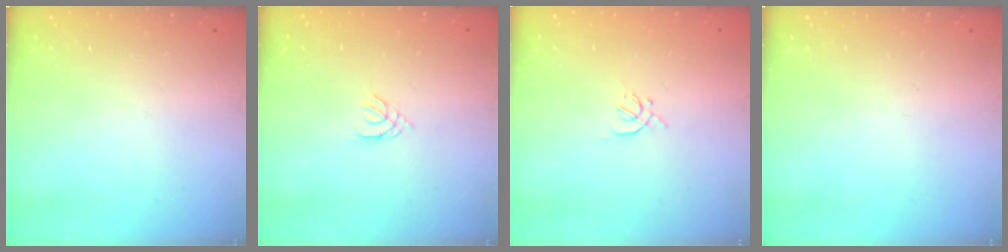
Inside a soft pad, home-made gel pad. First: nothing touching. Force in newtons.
{"total": 1.1, "press": 1.0, "slide": 0.3}
{"total": 1.7, "press": 1.7, "slide": 0.5}
{"total": 0.0}